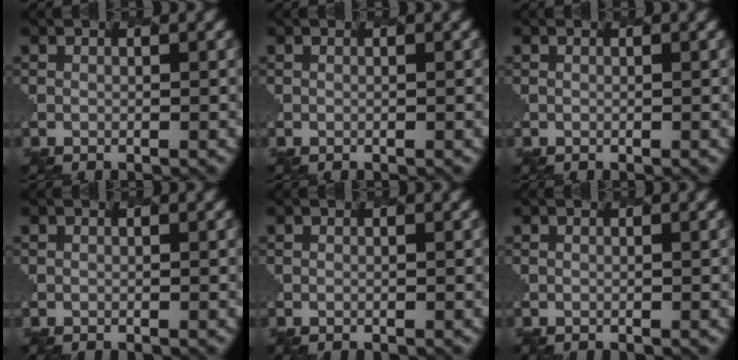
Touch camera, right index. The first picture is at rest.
{"total": 0.0}
{"total": 0.0}
{"total": 0.0}
{"total": 0.0}
{"total": 0.0}